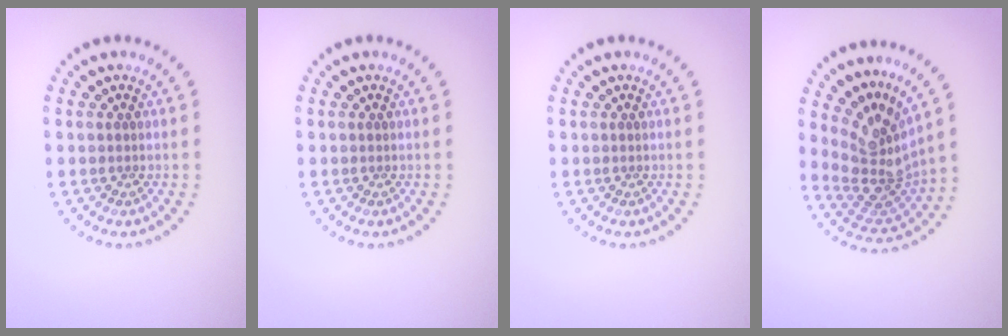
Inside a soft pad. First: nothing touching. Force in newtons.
{"total": 0.0}
{"total": 0.0}
{"total": 4.7, "press": 3.1, "slide": 3.5}